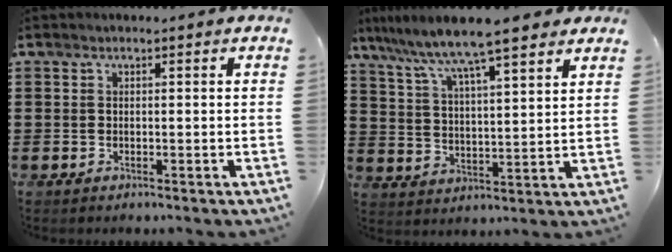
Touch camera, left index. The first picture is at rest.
{"total": 8.0, "force": [6.8, 0.2, 4.2], "torque": [-0.109, -0.033, 0.112]}